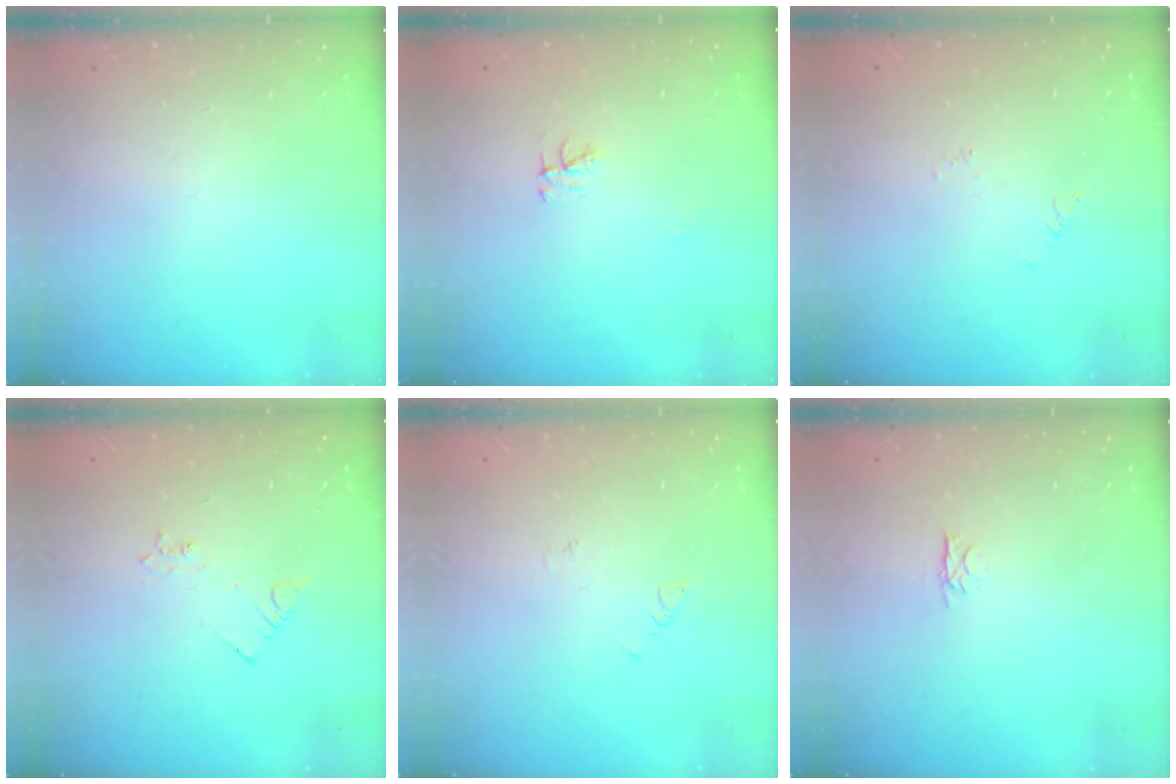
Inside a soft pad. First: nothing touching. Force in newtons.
{"total": 3.9, "press": 3.9, "slide": 0.2}
{"total": 2.7, "press": 2.7, "slide": 0.2}
{"total": 2.1, "press": 2.1, "slide": 0.3}
{"total": 1.9, "press": 1.9, "slide": 0.4}
{"total": 2.8, "press": 2.7, "slide": 0.4}